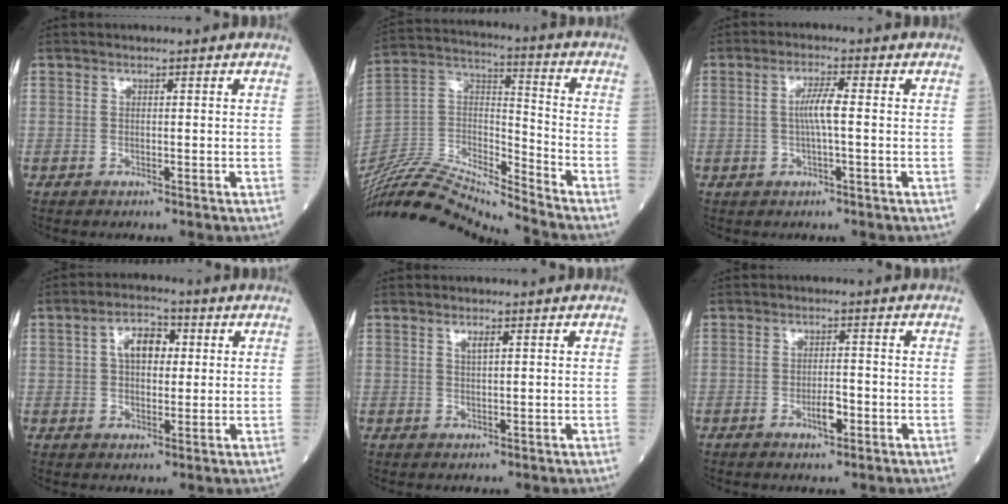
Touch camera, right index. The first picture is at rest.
{"total": 17.3, "force": [-16.8, -0.6, 4.3], "torque": [-0.088, 0.036, -0.317]}
{"total": 3.4, "force": [-0.1, 0.0, 3.3], "torque": [-0.066, 0.003, -0.002]}
{"total": 6.0, "force": [1.5, 3.4, 4.7], "torque": [-0.083, 0.017, 0.023]}
{"total": 1.3, "force": [0.7, 0.2, 1.1], "torque": [-0.022, 0.000, 0.013]}
{"total": 3.0, "force": [-1.3, 0.8, 2.6], "torque": [-0.044, 0.001, -0.020]}